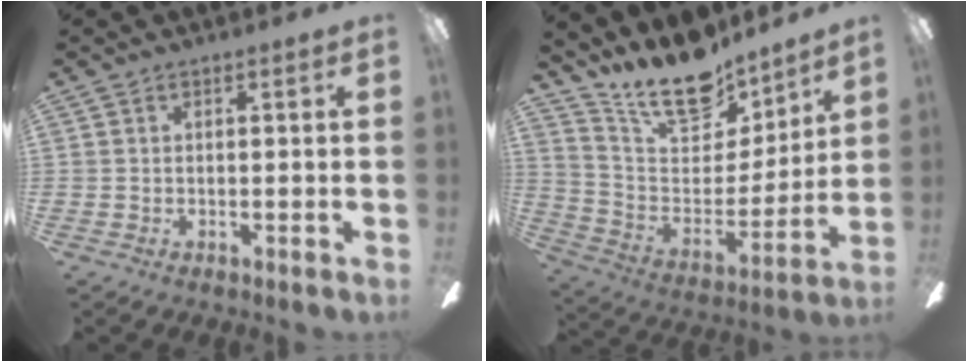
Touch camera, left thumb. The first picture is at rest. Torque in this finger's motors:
{"motor_torque": [0.06, 0.05, 1.39, -1.38, 0.05]}